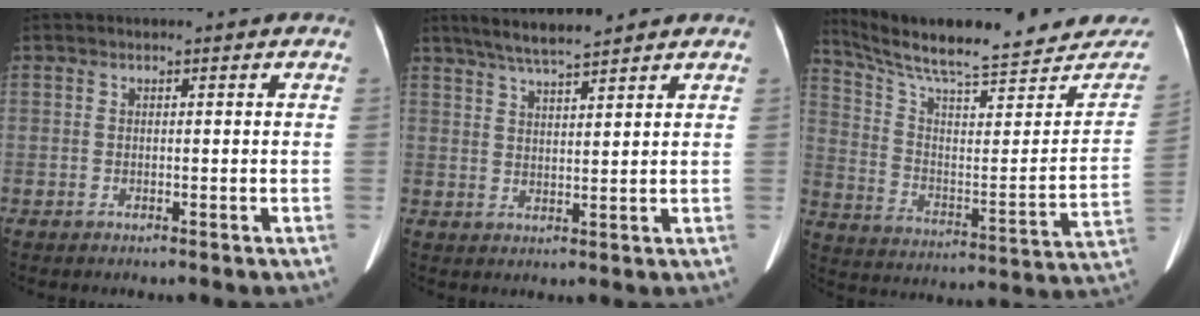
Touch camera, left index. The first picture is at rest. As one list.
[{"total": 7.2, "force": [6.2, 0.3, 3.6], "torque": [-0.063, 0.022, 0.107]}, {"total": 26.1, "force": [23.5, 3.9, 10.6], "torque": [-0.173, -0.058, 0.324]}]